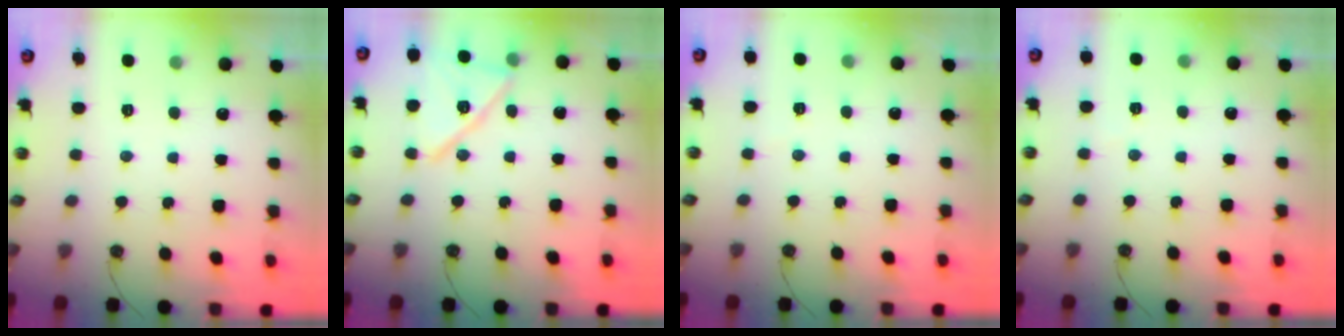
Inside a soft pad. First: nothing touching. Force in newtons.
{"total": 15.9, "press": 12.7, "slide": 9.5}
{"total": 2.0, "press": 2.0, "slide": 0.4}
{"total": 1.6, "press": 1.4, "slide": 0.7}